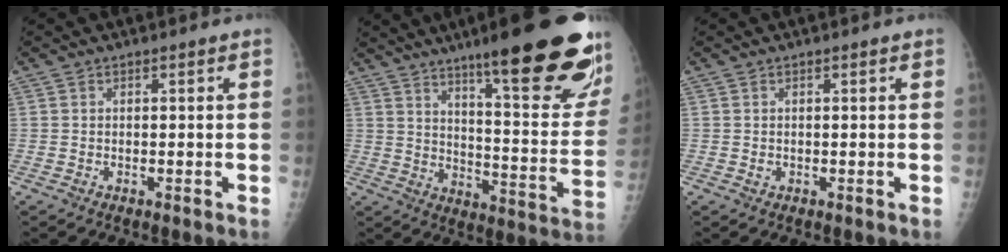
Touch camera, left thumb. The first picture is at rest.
{"total": 28.3, "force": [18.0, 5.0, 21.2], "torque": [-0.242, -0.077, 0.257]}
{"total": 0.9, "force": [0.3, 0.5, 0.6], "torque": [-0.004, 0.000, 0.006]}